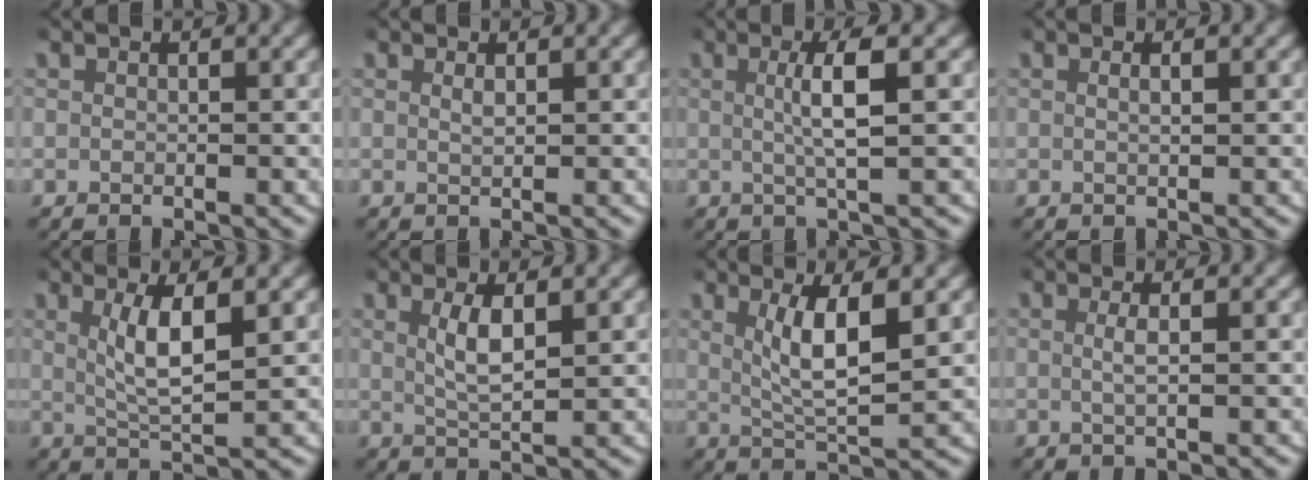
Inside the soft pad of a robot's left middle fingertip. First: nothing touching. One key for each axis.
{"total": 0.7, "fx": 0.4, "fy": 0.0, "fz": 0.6, "tx": -0.013, "ty": -0.003, "tz": 0.010}
{"total": 3.4, "fx": 0.7, "fy": -0.1, "fz": 3.3, "tx": -0.061, "ty": 0.004, "tz": 0.010}
{"total": 0.8, "fx": 0.3, "fy": -0.1, "fz": 0.7, "tx": -0.014, "ty": 0.000, "tz": 0.005}
{"total": 4.1, "fx": 1.1, "fy": 0.8, "fz": 3.8, "tx": -0.072, "ty": -0.008, "tz": 0.025}
{"total": 2.7, "fx": 0.9, "fy": 0.4, "fz": 2.5, "tx": -0.053, "ty": -0.006, "tz": 0.022}
{"total": 4.9, "fx": 1.4, "fy": 1.1, "fz": 4.6, "tx": -0.079, "ty": -0.008, "tz": 0.031}
{"total": 1.3, "fx": 0.2, "fy": -0.2, "fz": 1.3, "tx": -0.031, "ty": -0.002, "tz": 0.005}